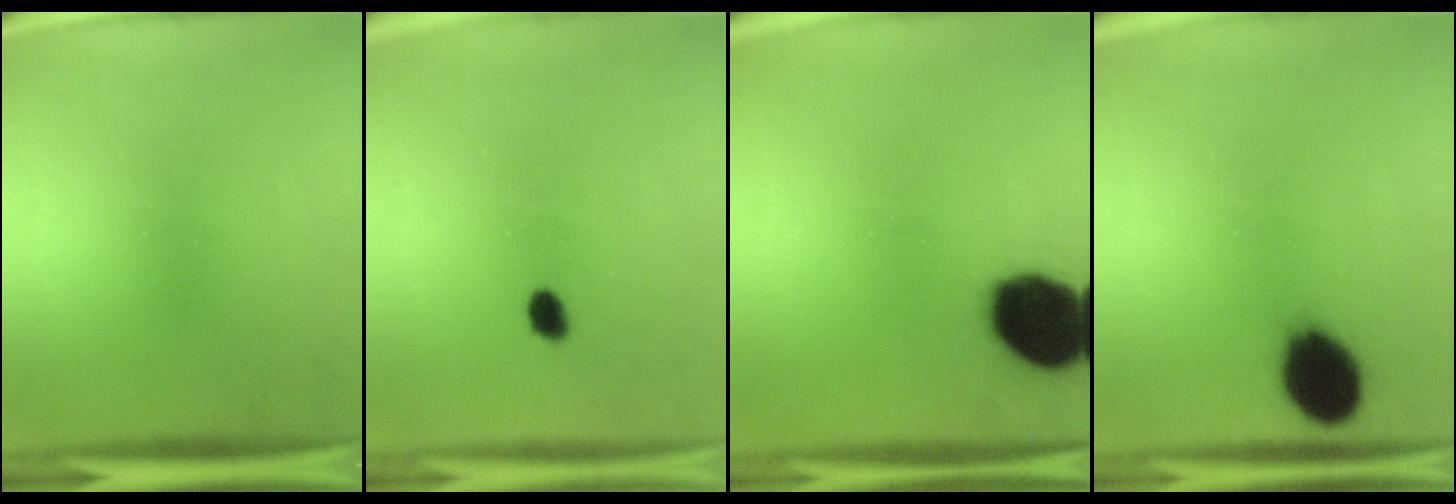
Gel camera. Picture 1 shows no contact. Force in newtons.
{"total": 1.8}
{"total": 18.7}
{"total": 11.8}